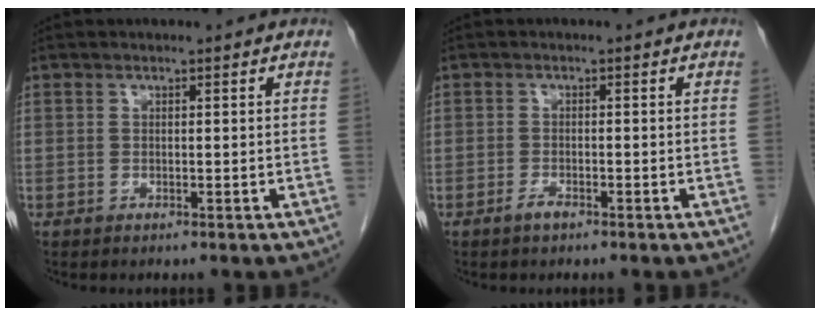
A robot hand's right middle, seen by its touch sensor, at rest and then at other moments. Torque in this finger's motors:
{"motor_torque": [0.57, -0.27, 0.04, 0.00]}